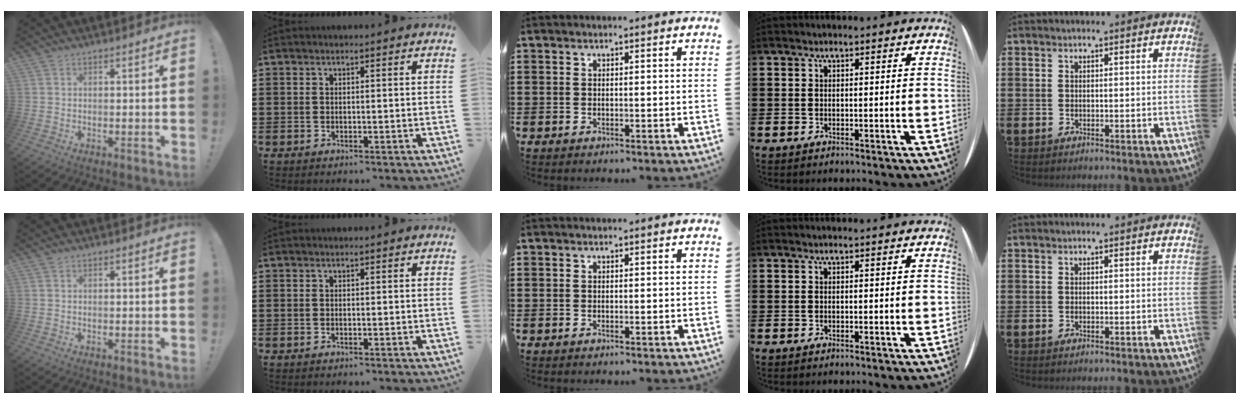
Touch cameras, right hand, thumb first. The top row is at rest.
{}